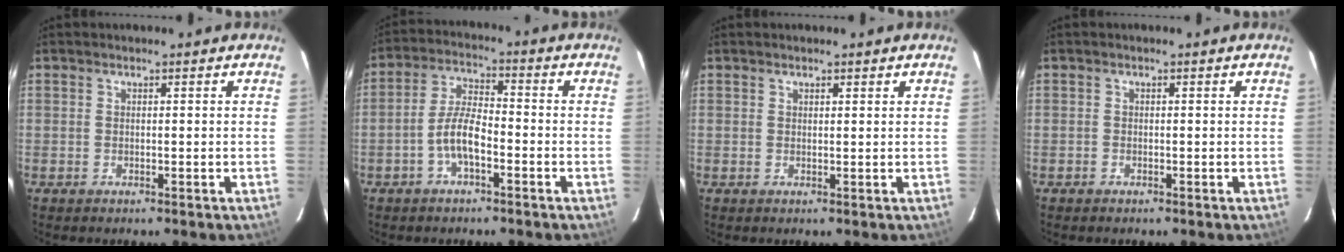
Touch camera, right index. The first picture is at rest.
{"total": 6.3, "force": [-2.9, 2.1, 5.2], "torque": [-0.113, 0.012, -0.054]}
{"total": 1.0, "force": [0.8, 0.4, 0.5], "torque": [-0.008, 0.004, 0.012]}
{"total": 0.9, "force": [-0.6, 0.7, -0.1], "torque": [0.000, 0.004, -0.011]}